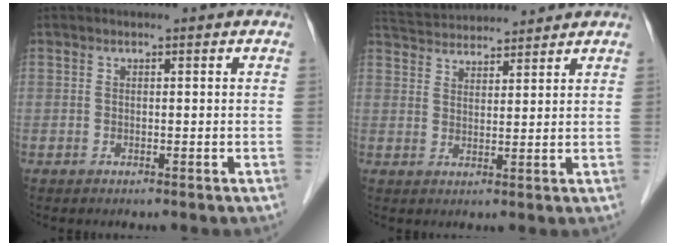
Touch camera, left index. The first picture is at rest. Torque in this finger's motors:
{"motor_torque": [-0.34, -0.85, 0.20, 0.05]}